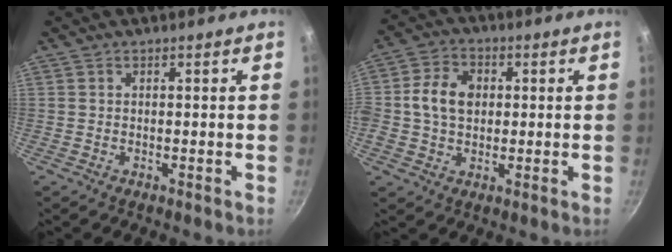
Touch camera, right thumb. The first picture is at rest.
{"total": 8.7, "force": [0.9, 6.7, 5.5], "torque": [-0.085, 0.009, 0.001]}